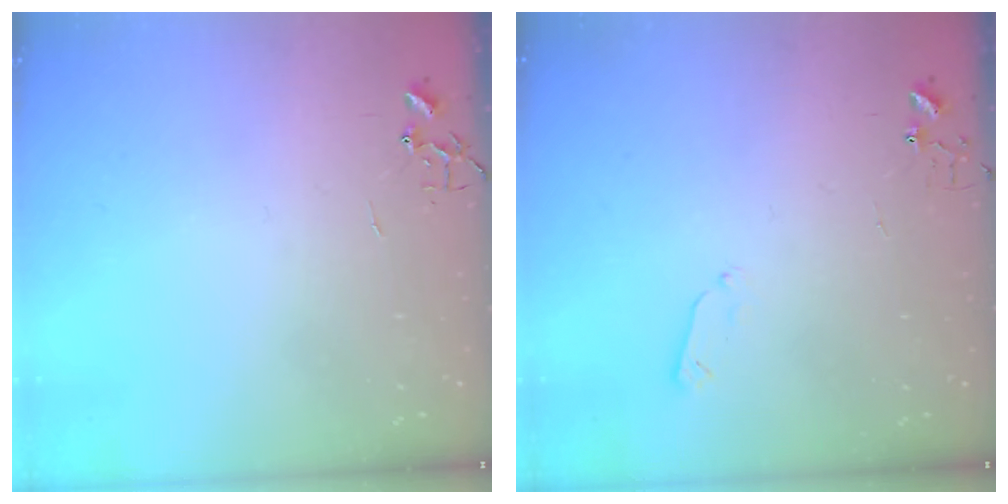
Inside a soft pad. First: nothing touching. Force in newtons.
{"total": 3.3, "press": 3.2, "slide": 0.6}